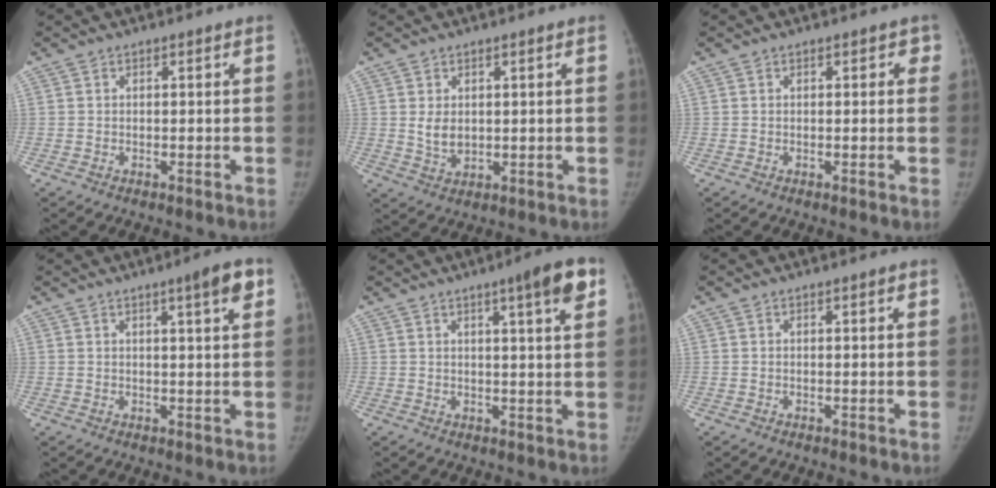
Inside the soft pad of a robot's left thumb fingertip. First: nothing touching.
{"total": 3.6, "force": [0.7, 2.6, 2.4], "torque": [-0.031, -0.012, 0.022]}
{"total": 1.3, "force": [0.5, 0.9, 0.8], "torque": [0.010, 0.003, 0.000]}
{"total": 5.0, "force": [2.5, 0.5, 4.3], "torque": [-0.054, -0.008, 0.033]}
{"total": 7.4, "force": [3.7, 0.7, 6.4], "torque": [-0.083, -0.011, 0.048]}
{"total": 0.6, "force": [0.3, 0.1, 0.5], "torque": [-0.006, 0.000, 0.004]}